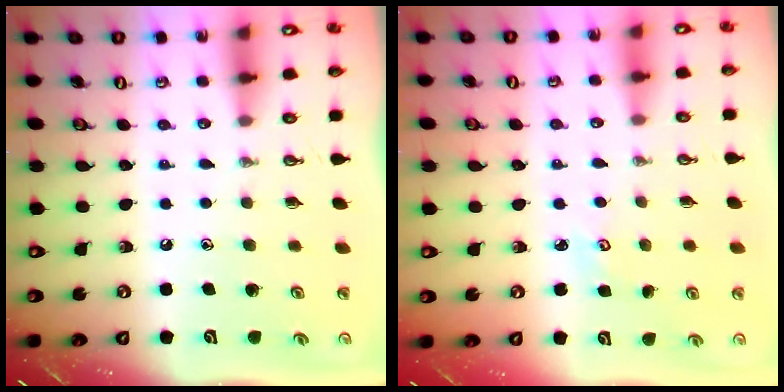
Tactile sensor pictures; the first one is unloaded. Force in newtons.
{"total": 2.7, "press": 2.7, "slide": 0.3}